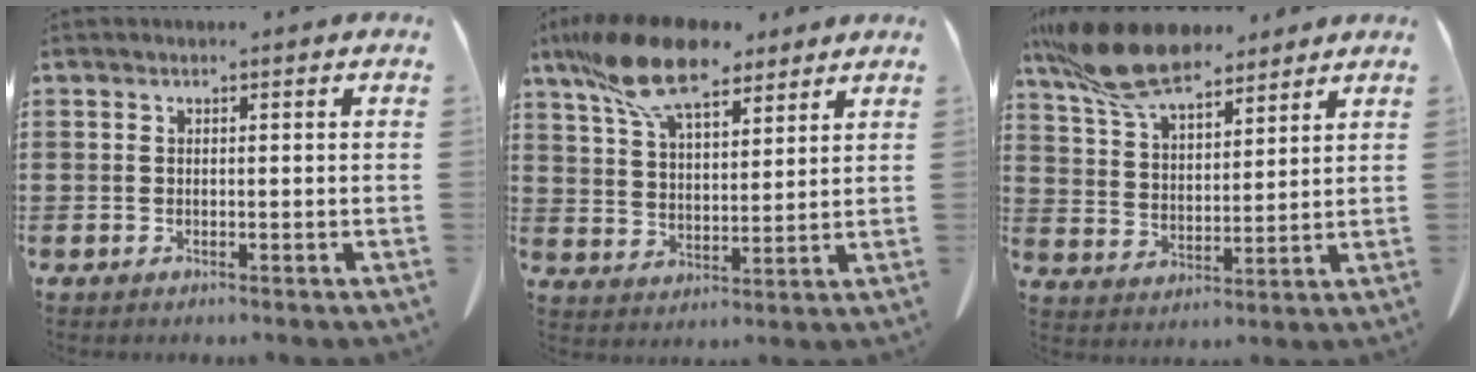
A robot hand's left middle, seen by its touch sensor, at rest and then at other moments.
{"total": 12.8, "force": [9.6, 4.3, 7.3], "torque": [-0.170, -0.015, 0.181]}
{"total": 12.4, "force": [10.0, 3.7, 6.4], "torque": [-0.155, -0.023, 0.188]}